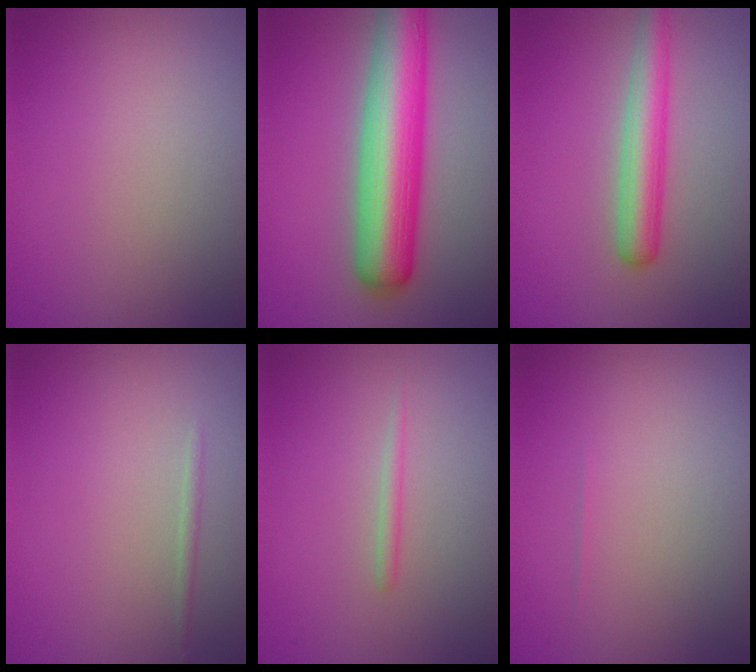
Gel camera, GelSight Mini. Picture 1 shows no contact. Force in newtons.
{"total": 9.1, "press": 9.1, "slide": 0.2}
{"total": 3.8, "press": 3.8, "slide": 0.0}
{"total": 0.6, "press": 0.6, "slide": 0.0}
{"total": 0.8, "press": 0.8, "slide": 0.1}
{"total": 0.0}